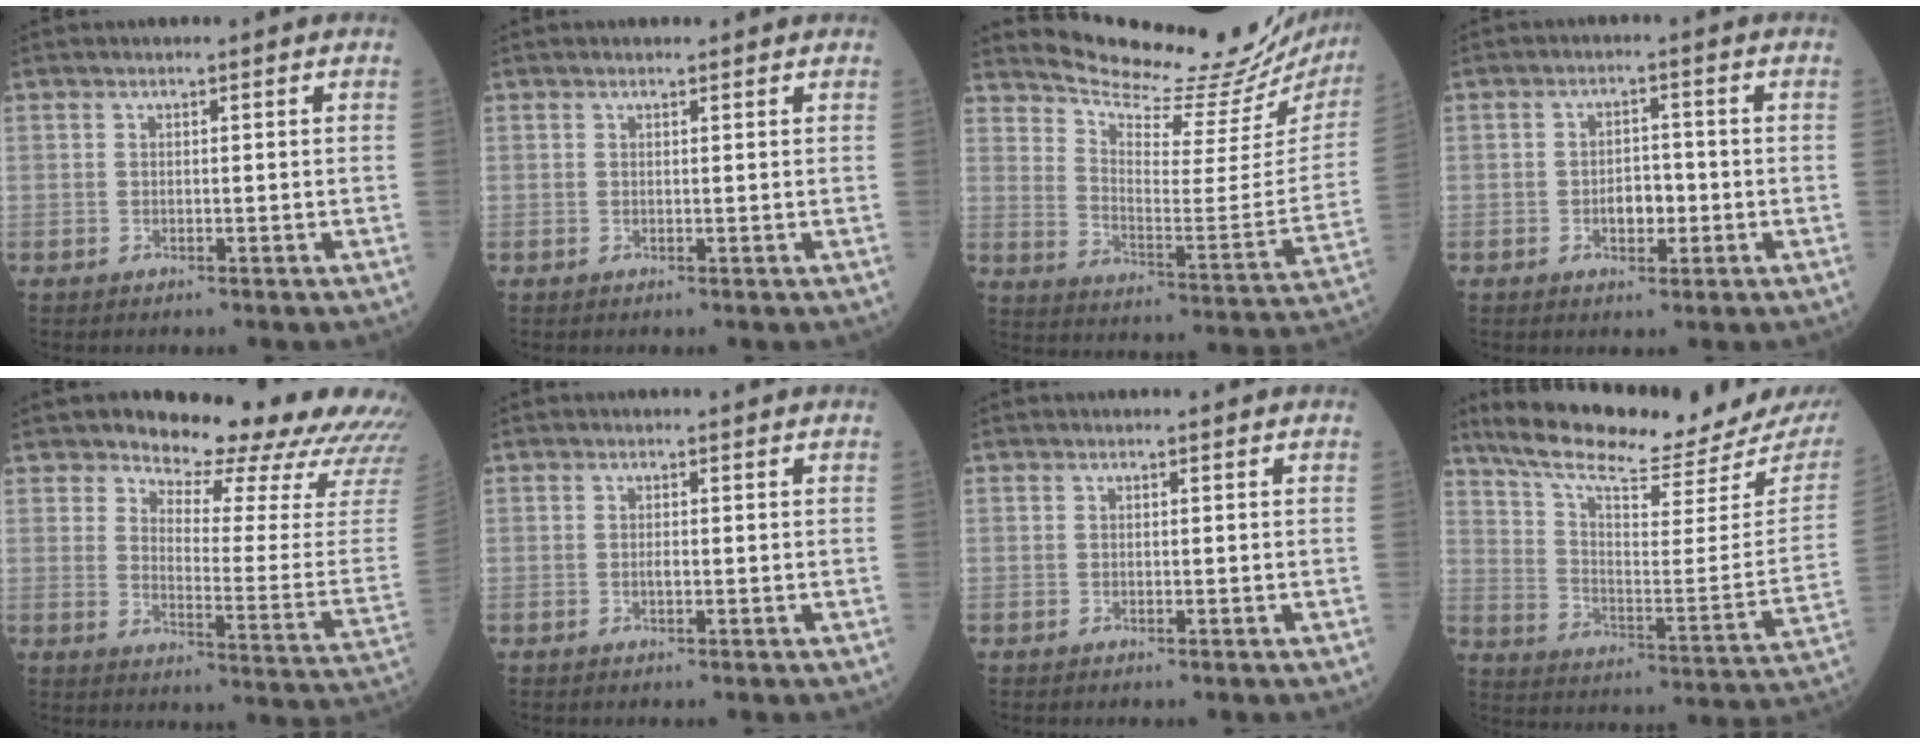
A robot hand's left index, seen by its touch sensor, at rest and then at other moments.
{"total": 1.3, "force": [1.2, 0.2, 0.4], "torque": [-0.011, 0.007, 0.018]}
{"total": 23.9, "force": [23.0, 2.0, 6.1], "torque": [-0.103, -0.111, 0.298]}
{"total": 3.5, "force": [-0.9, 2.0, 2.7], "torque": [-0.044, 0.005, -0.013]}
{"total": 19.0, "force": [17.8, 2.4, 6.0], "torque": [-0.077, -0.098, 0.202]}
{"total": 0.6, "force": [0.1, 0.1, 0.6], "torque": [-0.016, 0.000, 0.001]}
{"total": 0.0}
{"total": 22.8, "force": [20.0, 1.7, 10.8], "torque": [-0.183, -0.057, 0.290]}